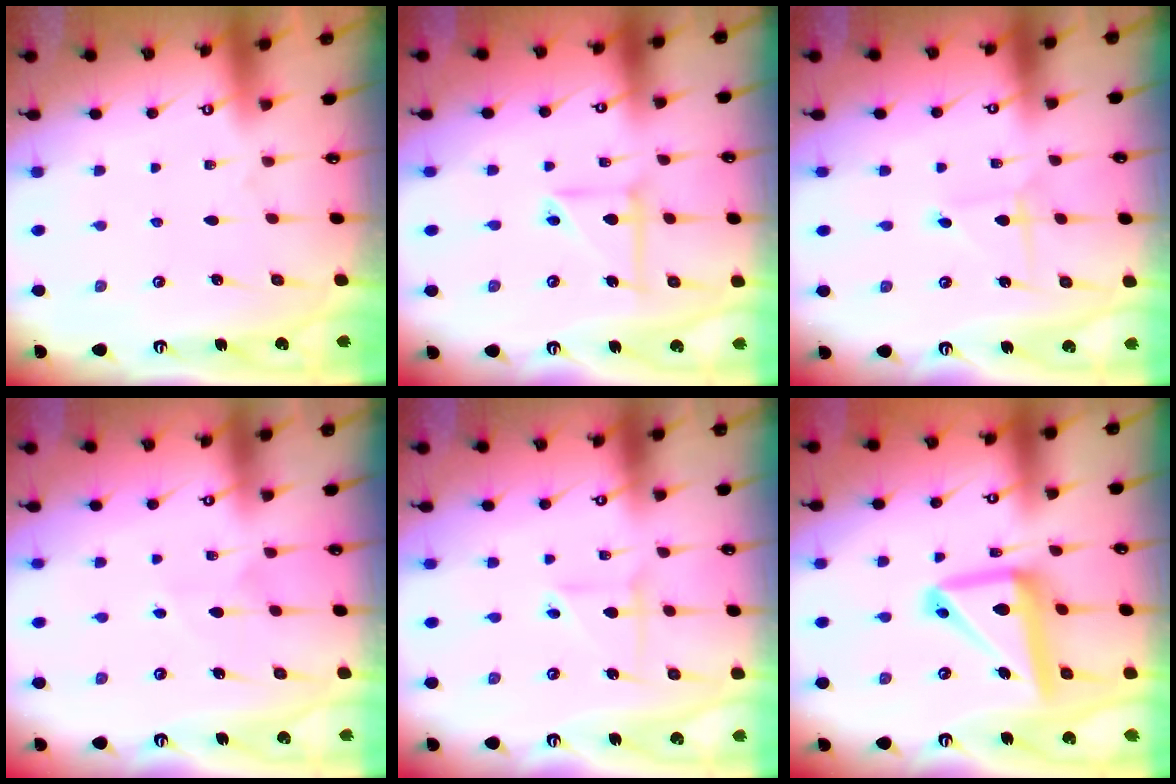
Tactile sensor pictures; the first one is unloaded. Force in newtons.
{"total": 7.4, "press": 7.3, "slide": 1.2}
{"total": 2.2, "press": 2.1, "slide": 0.3}
{"total": 5.8, "press": 5.8, "slide": 0.6}
{"total": 2.9, "press": 2.9, "slide": 0.2}
{"total": 15.3, "press": 15.2, "slide": 1.7}